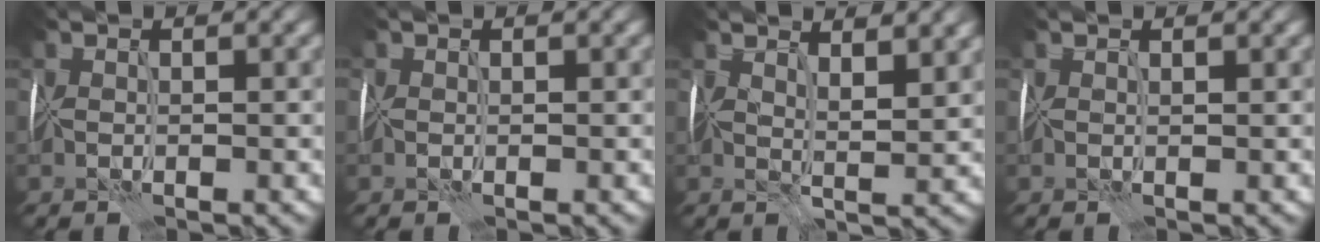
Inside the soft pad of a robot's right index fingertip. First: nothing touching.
{"total": 0.5, "force": [-0.1, 0.5, 0.2], "torque": [-0.003, 0.000, -0.001]}
{"total": 4.3, "force": [2.9, 1.2, 3.0], "torque": [-0.026, 0.007, 0.041]}
{"total": 0.7, "force": [0.6, 0.0, 0.2], "torque": [0.000, 0.004, 0.010]}